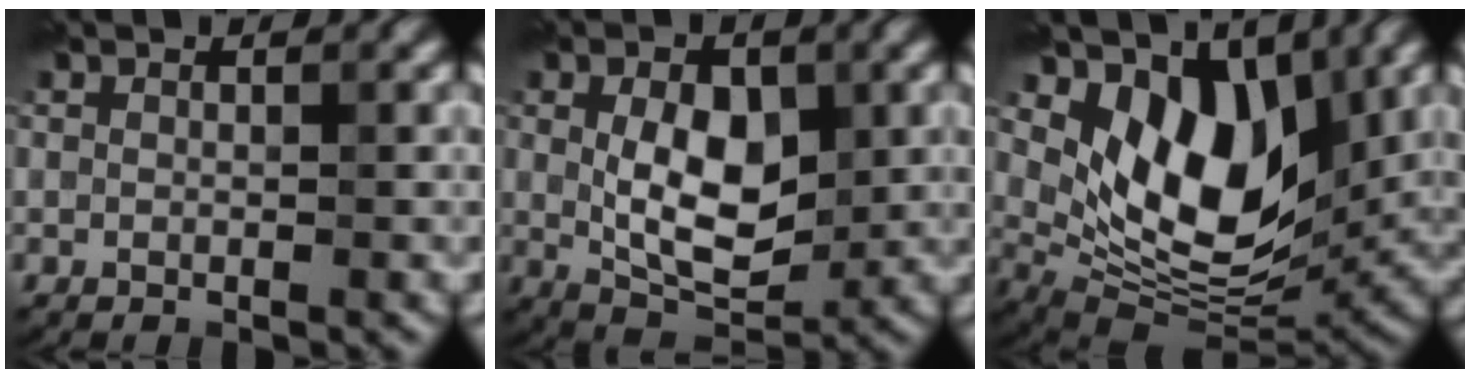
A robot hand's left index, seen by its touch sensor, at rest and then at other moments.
{"total": 6.6, "force": [0.6, 3.9, 5.4], "torque": [-0.095, -0.003, 0.011]}
{"total": 10.1, "force": [3.6, 6.0, 7.2], "torque": [-0.116, -0.023, 0.066]}